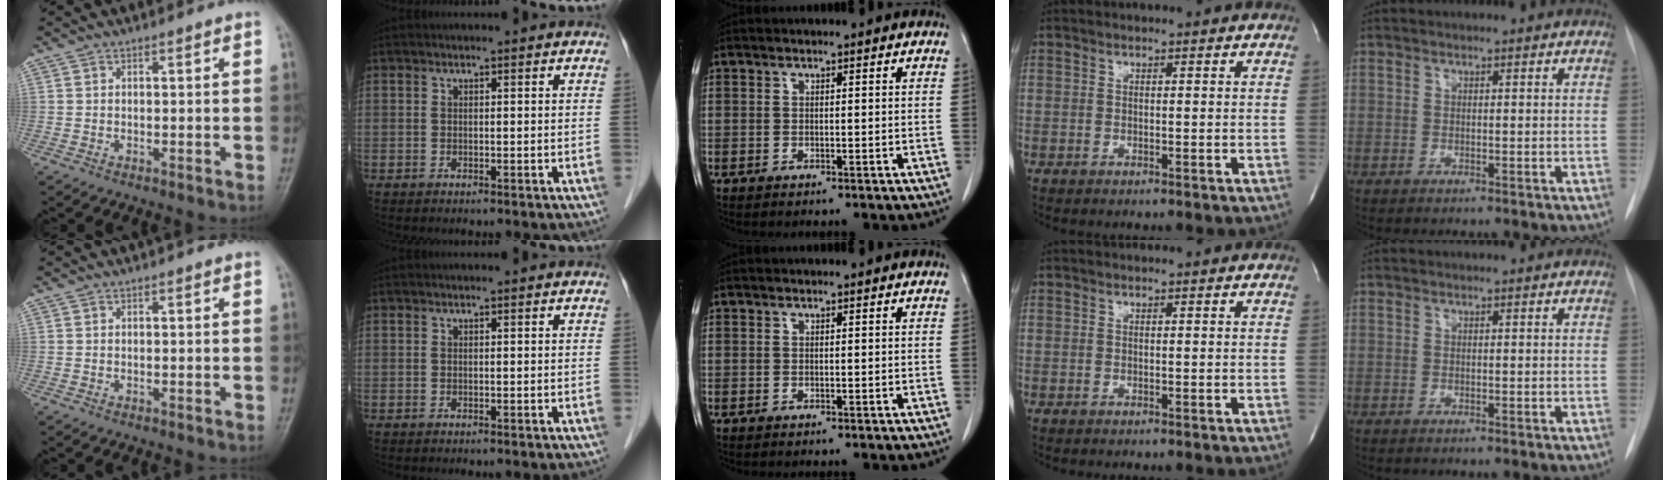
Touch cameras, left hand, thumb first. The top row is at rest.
{}